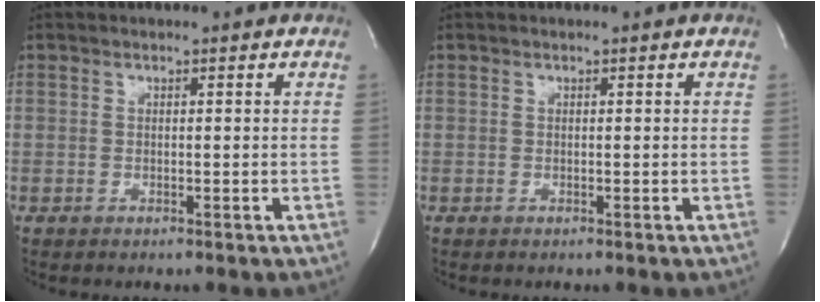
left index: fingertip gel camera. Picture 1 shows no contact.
{"total": 0.0}